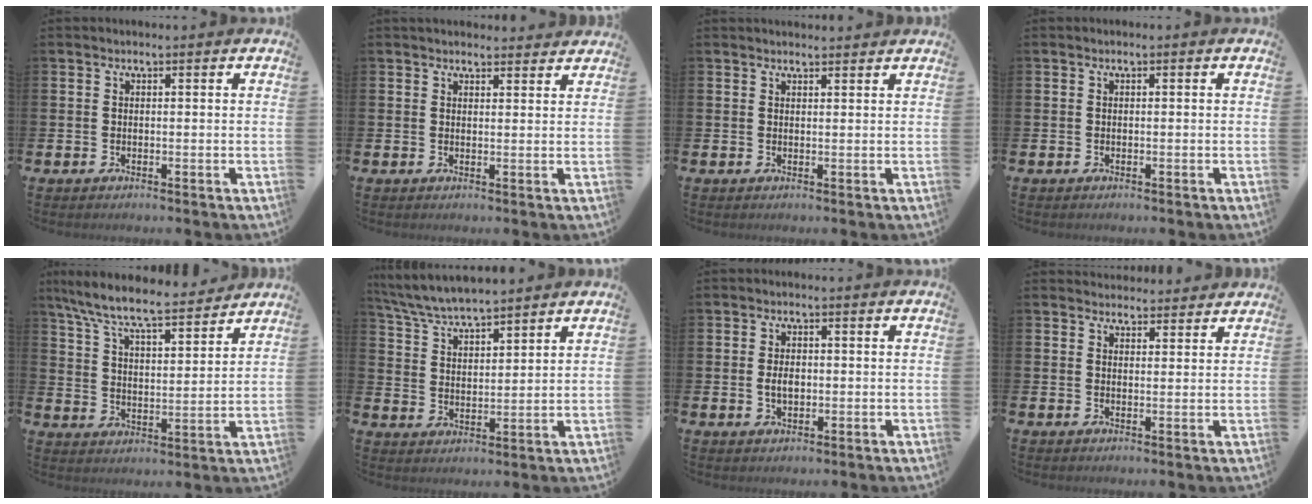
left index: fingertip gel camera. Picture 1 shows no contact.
{"total": 2.3, "force": [2.2, 0.6, 0.1], "torque": [0.002, -0.010, 0.040]}
{"total": 1.3, "force": [1.3, 0.2, 0.1], "torque": [0.005, -0.003, 0.022]}
{"total": 0.0}
{"total": 8.6, "force": [7.9, 1.1, 3.2], "torque": [-0.101, -0.049, 0.139]}
{"total": 6.1, "force": [6.0, 0.5, 1.0], "torque": [-0.050, -0.028, 0.109]}
{"total": 2.6, "force": [0.0, 1.7, 2.0], "torque": [-0.017, -0.003, -0.006]}
{"total": 3.0, "force": [2.9, 0.8, -0.2], "torque": [0.006, -0.015, 0.052]}